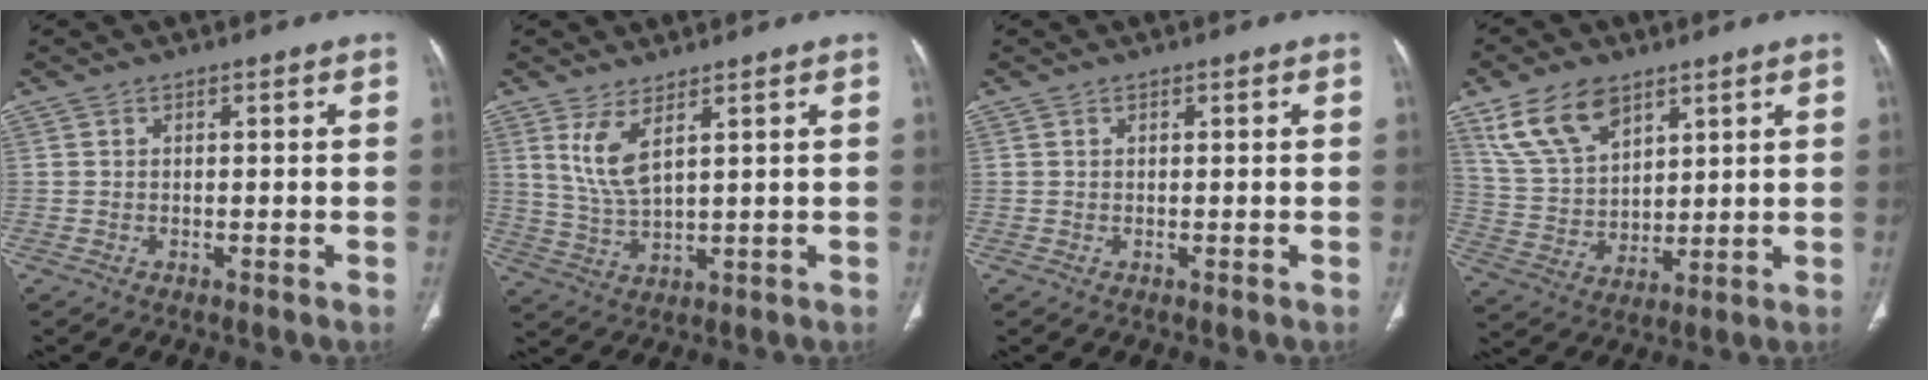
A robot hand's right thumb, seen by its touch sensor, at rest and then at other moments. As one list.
[{"total": 6.3, "force": [3.1, 1.9, 5.1], "torque": [-0.107, -0.024, 0.076]}, {"total": 0.0}, {"total": 12.7, "force": [7.6, 7.6, 6.7], "torque": [-0.107, -0.028, 0.158]}]